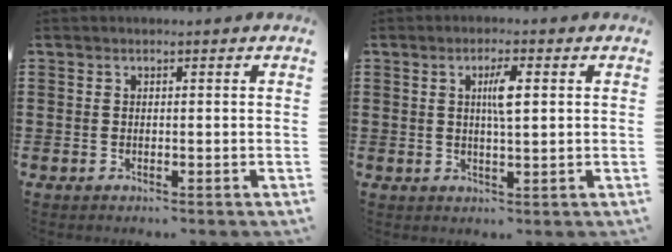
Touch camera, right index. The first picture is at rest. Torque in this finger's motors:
{"motor_torque": [0.80, -0.03, 0.11, 0.05]}